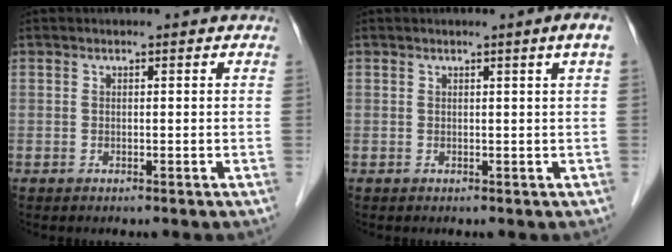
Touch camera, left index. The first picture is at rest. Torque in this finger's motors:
{"motor_torque": [0.12, -0.01, 0.08, 0.03]}